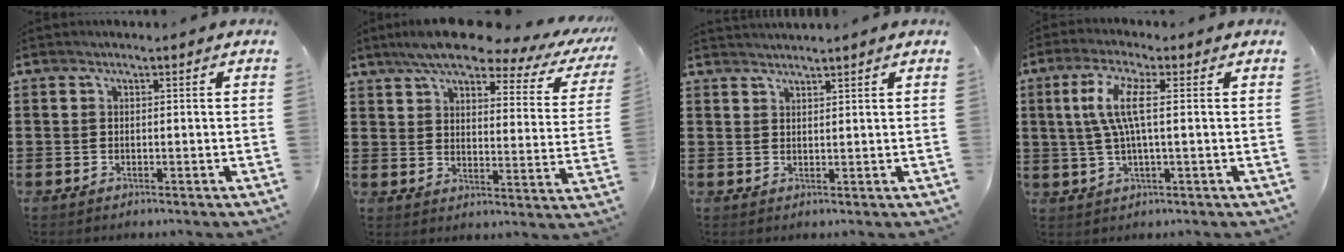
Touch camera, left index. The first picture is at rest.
{"total": 9.0, "force": [7.3, 1.4, 5.1], "torque": [-0.112, -0.033, 0.121]}
{"total": 1.5, "force": [1.5, -0.3, 0.0], "torque": [-0.002, 0.001, 0.030]}
{"total": 6.8, "force": [1.0, 1.2, 6.6], "torque": [-0.150, -0.008, 0.007]}